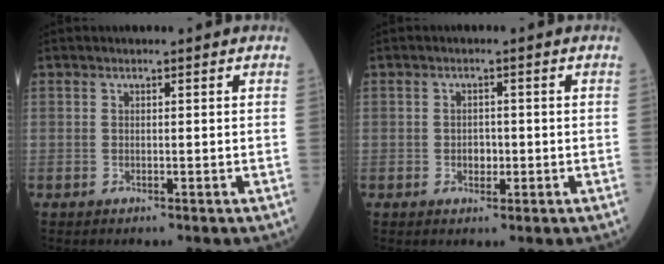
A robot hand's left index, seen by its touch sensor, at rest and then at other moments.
{"total": 1.9, "force": [-0.5, 1.4, 1.3], "torque": [-0.019, 0.004, -0.005]}